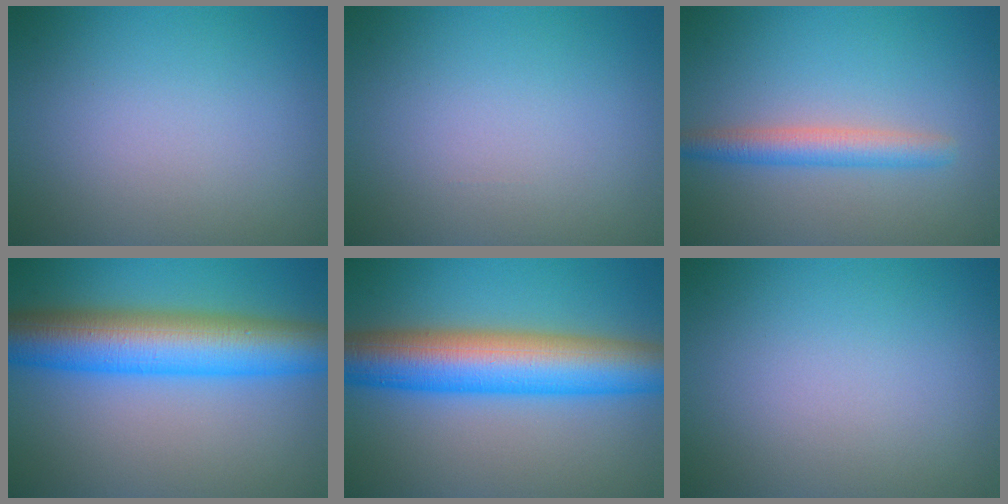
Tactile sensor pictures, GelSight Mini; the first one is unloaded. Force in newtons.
{"total": 0.0}
{"total": 2.9, "press": 2.9, "slide": 0.1}
{"total": 9.7, "press": 9.7, "slide": 0.1}
{"total": 10.3, "press": 10.3, "slide": 0.1}
{"total": 0.0}